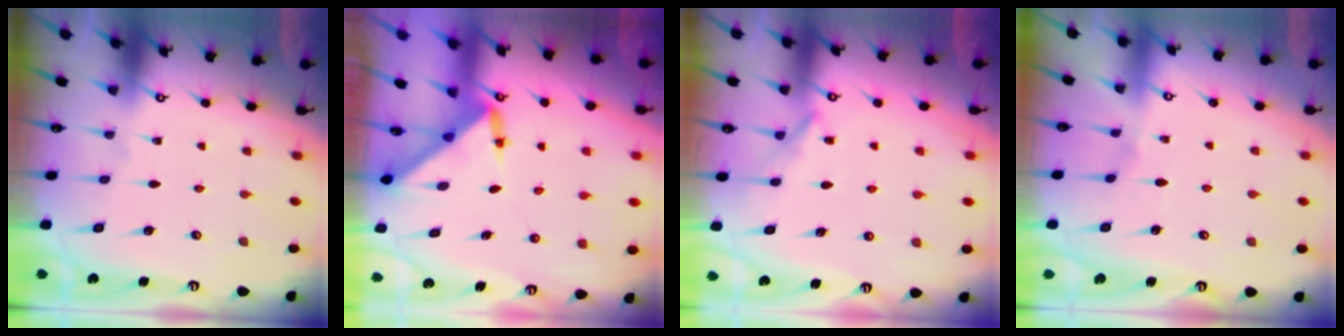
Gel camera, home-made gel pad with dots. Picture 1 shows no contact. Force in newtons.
{"total": 2.9, "press": 2.9, "slide": 0.2}
{"total": 6.4, "press": 6.4, "slide": 0.7}
{"total": 2.8, "press": 2.8, "slide": 0.5}